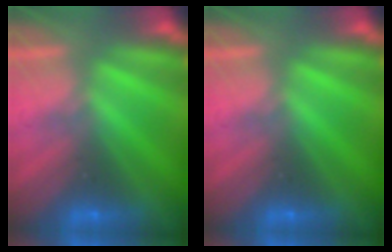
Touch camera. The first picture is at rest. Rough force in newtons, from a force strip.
{"total": 0.0}